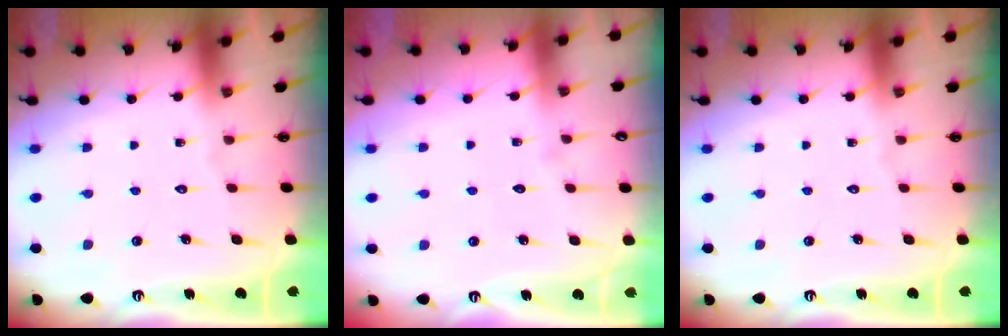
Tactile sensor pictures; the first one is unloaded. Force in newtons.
{"total": 2.1, "press": 2.1, "slide": 0.2}
{"total": 0.0}